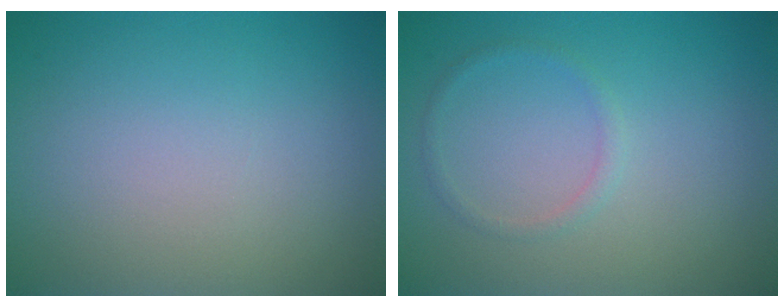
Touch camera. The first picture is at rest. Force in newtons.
{"total": 1.0, "press": 0.9, "slide": 0.2}